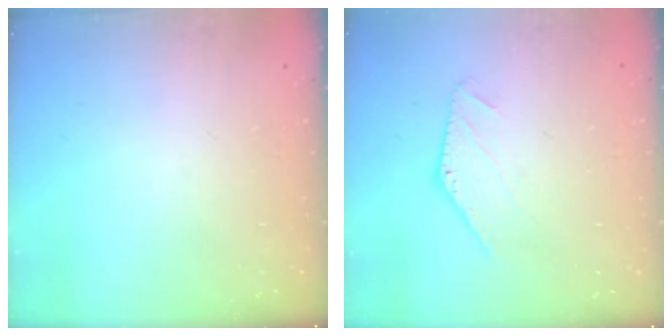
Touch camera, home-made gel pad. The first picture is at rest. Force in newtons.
{"total": 0.0}